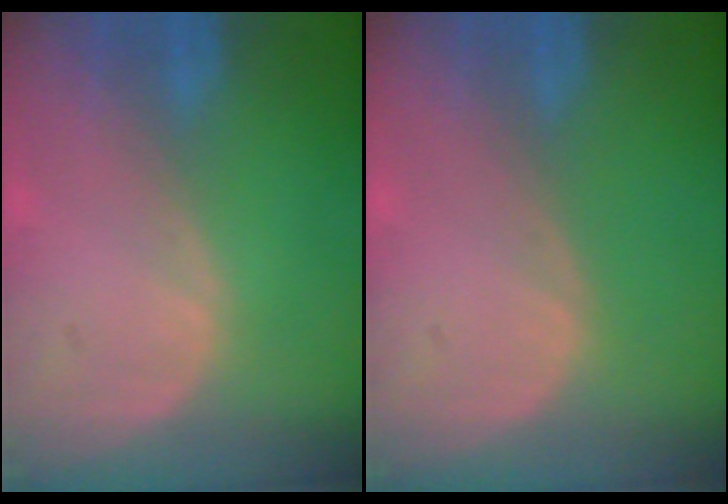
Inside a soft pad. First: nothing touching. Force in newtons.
{"total": 0.0}